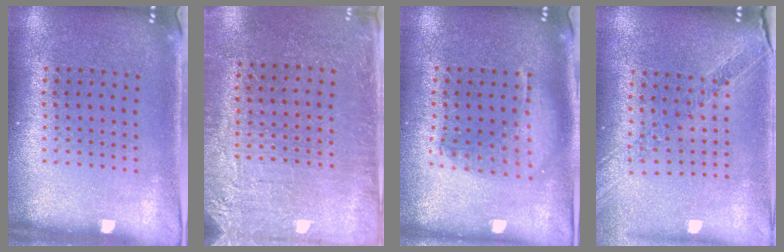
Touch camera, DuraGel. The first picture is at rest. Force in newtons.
{"total": 2.8, "press": 2.7, "slide": 0.6}
{"total": 1.5, "press": 1.4, "slide": 0.7}
{"total": 1.0, "press": 1.0, "slide": 0.0}